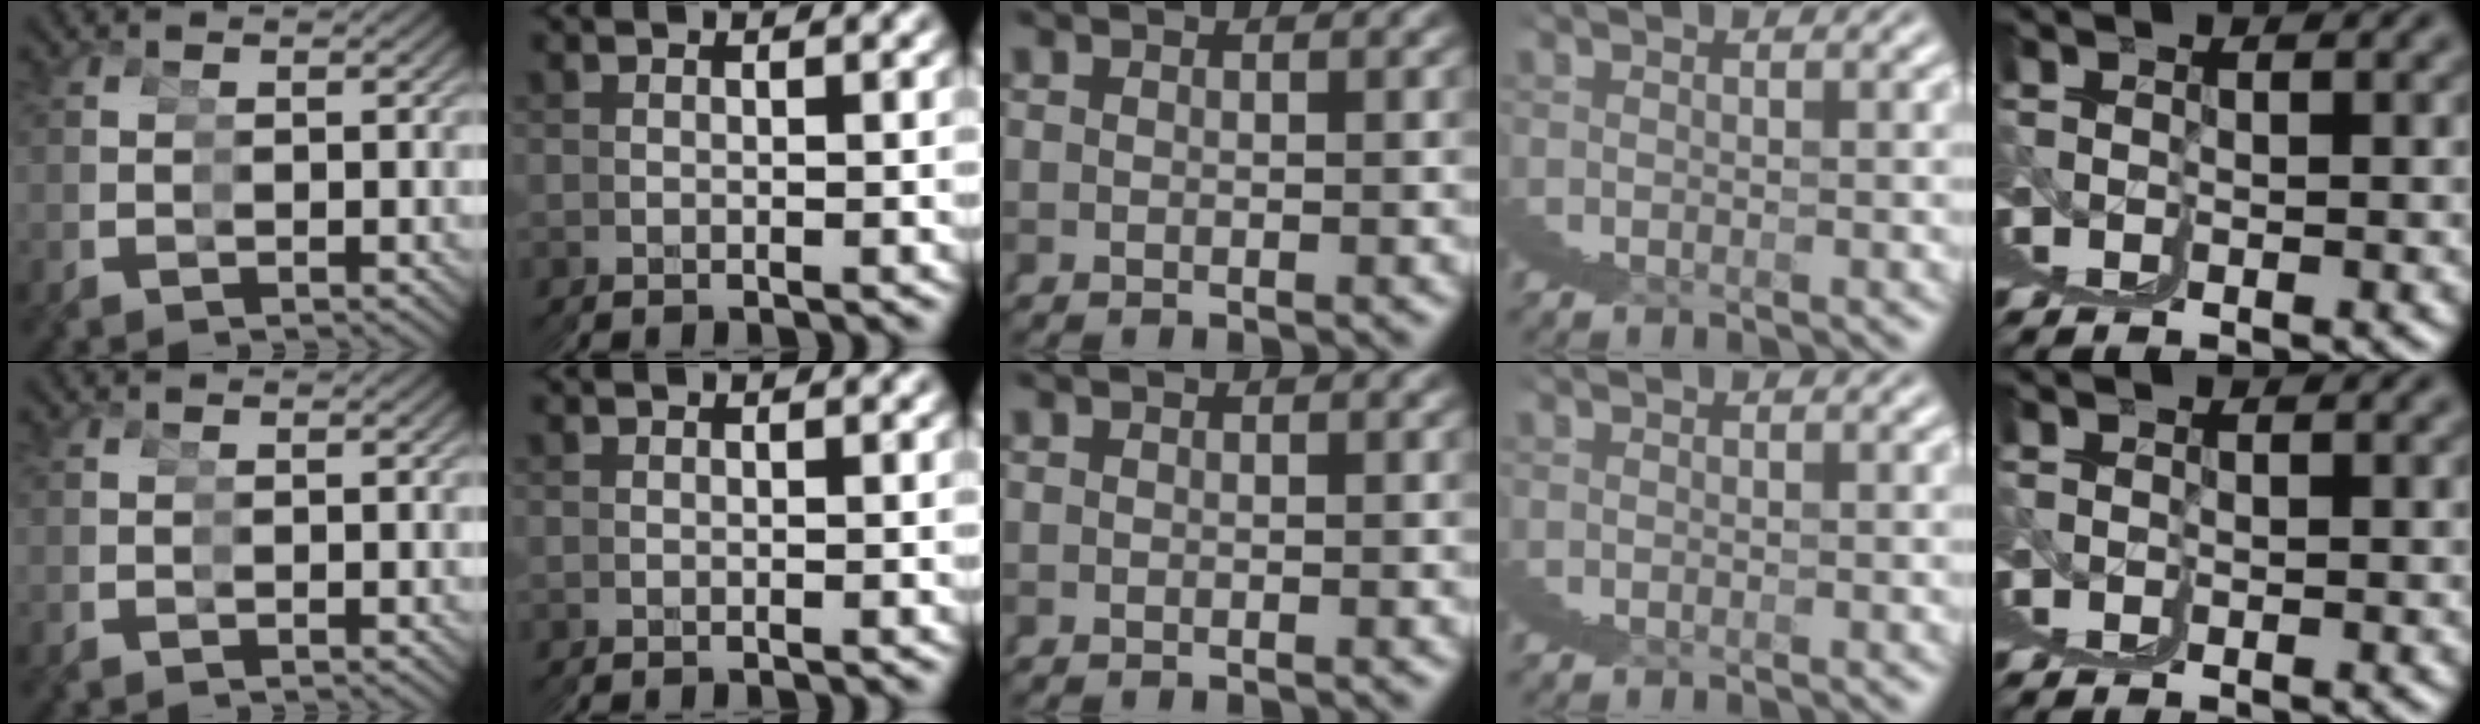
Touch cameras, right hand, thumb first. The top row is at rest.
{}